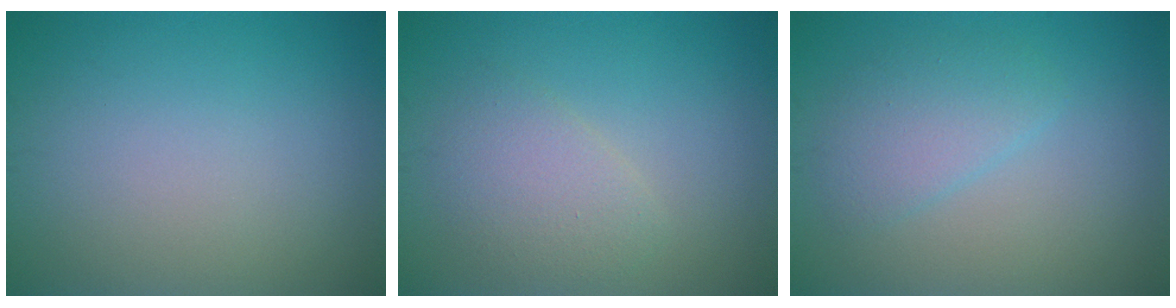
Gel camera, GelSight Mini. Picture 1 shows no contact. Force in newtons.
{"total": 2.6, "press": 2.6, "slide": 0.2}
{"total": 2.8, "press": 2.7, "slide": 0.2}